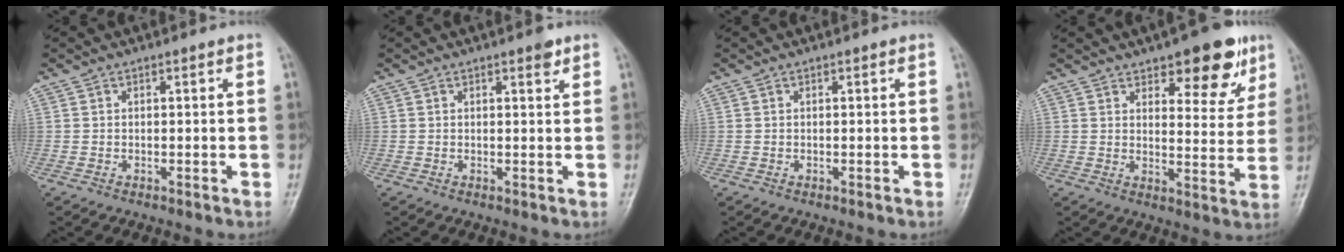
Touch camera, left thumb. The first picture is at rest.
{"total": 1.8, "force": [1.2, 0.5, 1.2], "torque": [-0.013, -0.006, 0.014]}
{"total": 0.0}
{"total": 12.2, "force": [7.5, 5.0, 8.2], "torque": [-0.065, -0.038, 0.100]}